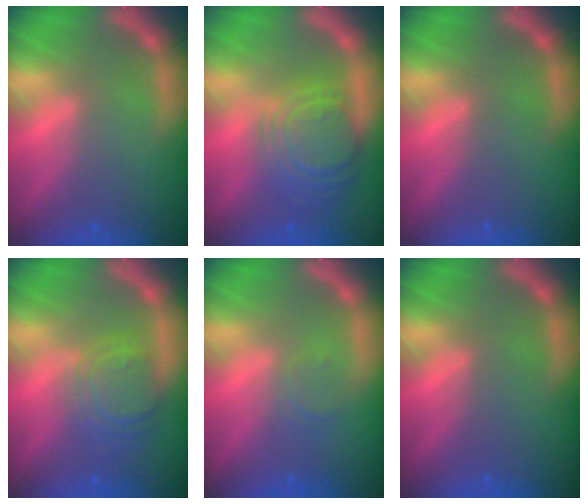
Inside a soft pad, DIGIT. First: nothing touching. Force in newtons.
{"total": 8.5}
{"total": 0.0}
{"total": 5.6}
{"total": 1.5}
{"total": 0.0}